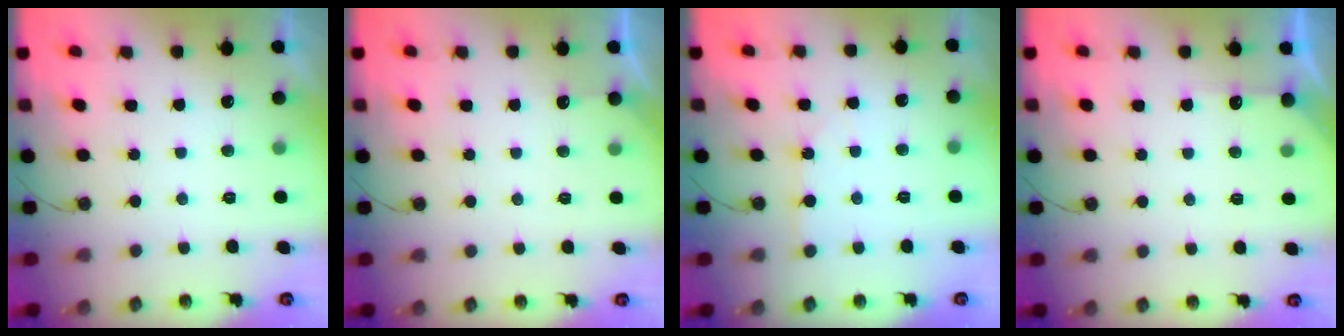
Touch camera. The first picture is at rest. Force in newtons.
{"total": 2.3, "press": 2.3, "slide": 0.3}
{"total": 4.2, "press": 4.2, "slide": 0.5}
{"total": 4.9, "press": 4.9, "slide": 0.5}